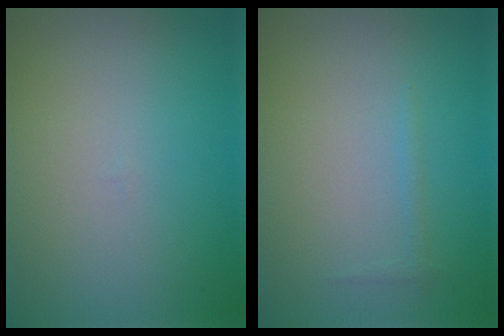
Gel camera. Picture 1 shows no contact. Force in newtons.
{"total": 0.6, "press": 0.6, "slide": 0.1}